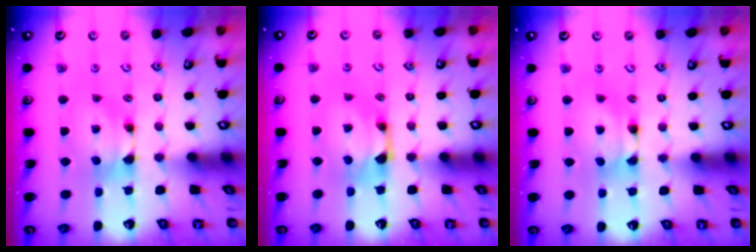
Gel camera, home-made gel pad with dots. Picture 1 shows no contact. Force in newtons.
{"total": 1.6, "press": 1.1, "slide": 1.1}
{"total": 1.8, "press": 1.8, "slide": 0.2}